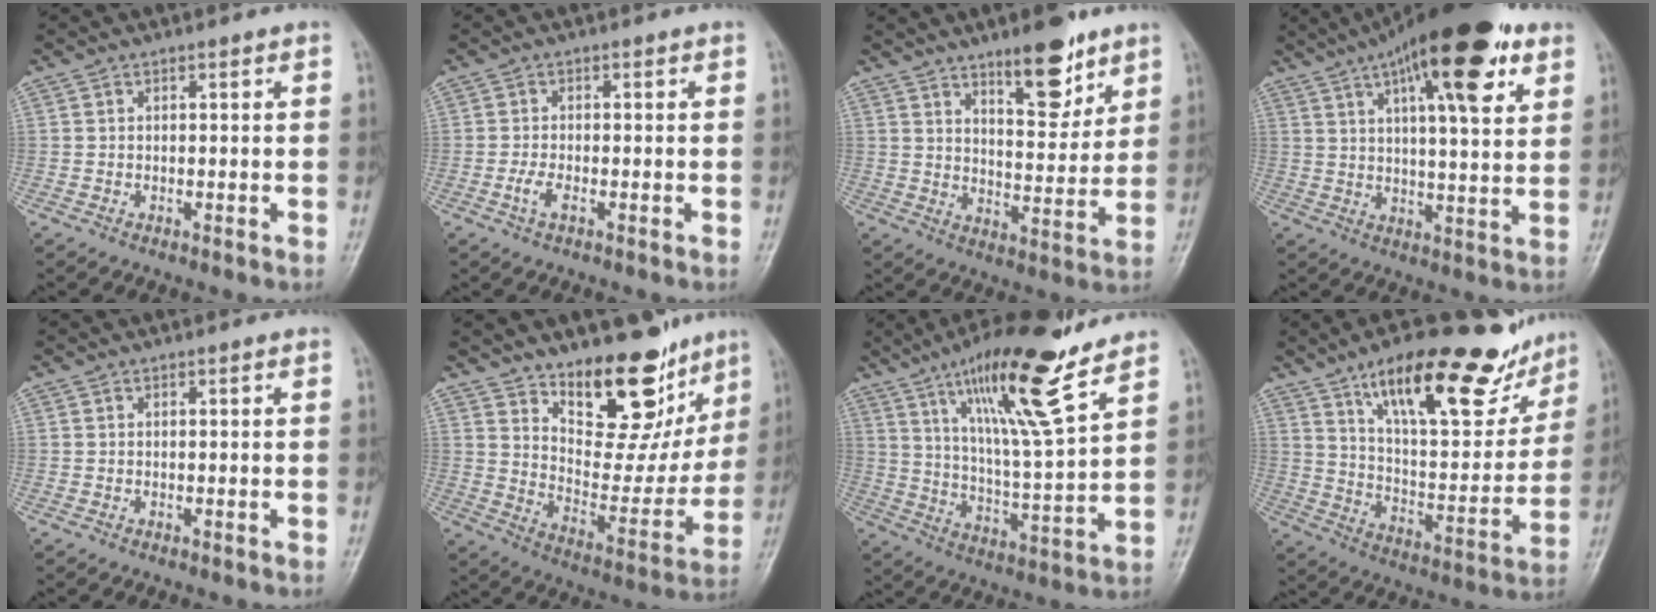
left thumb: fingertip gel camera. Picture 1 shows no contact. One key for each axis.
{"total": 2.3, "fx": -1.0, "fy": 1.0, "fz": 1.9, "tx": -0.046, "ty": 0.004, "tz": -0.021}
{"total": 11.6, "fx": 7.7, "fy": 4.1, "fz": 7.6, "tx": -0.084, "ty": -0.053, "tz": 0.122}
{"total": 20.5, "fx": 10.6, "fy": 6.1, "fz": 16.5, "tx": -0.239, "ty": -0.015, "tz": 0.158}
{"total": 0.0}
{"total": 19.2, "fx": 13.3, "fy": 9.0, "fz": 10.6, "tx": -0.086, "ty": -0.095, "tz": 0.208}
{"total": 18.7, "fx": 12.1, "fy": 2.7, "fz": 14.0, "tx": -0.227, "ty": -0.064, "tz": 0.210}
{"total": 25.3, "fx": 16.2, "fy": 9.0, "fz": 17.2, "tx": -0.206, "ty": -0.052, "tz": 0.257}